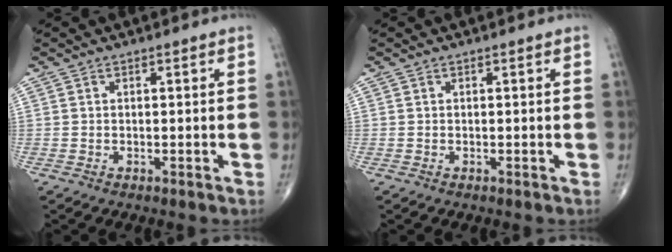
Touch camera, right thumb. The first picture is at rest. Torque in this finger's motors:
{"motor_torque": [-0.06, 0.06, -0.05, -0.02, 0.00]}